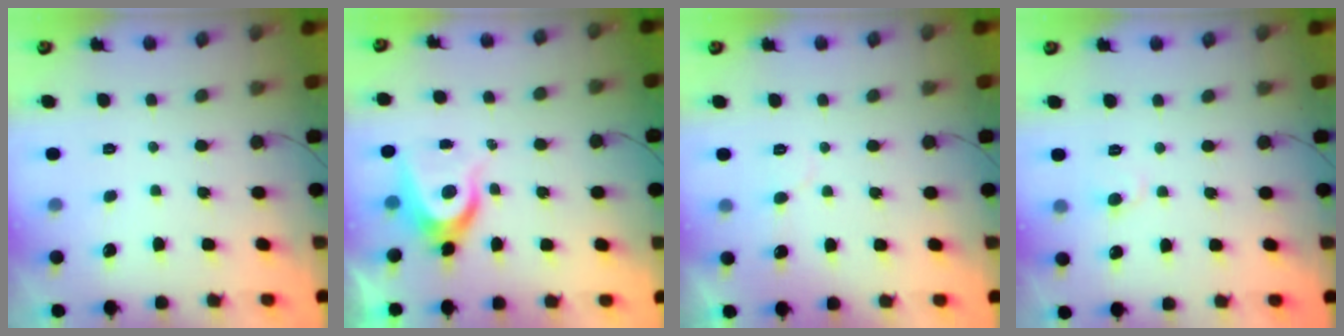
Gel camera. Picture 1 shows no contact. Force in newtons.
{"total": 7.1, "press": 7.1, "slide": 0.5}
{"total": 4.6, "press": 4.6, "slide": 0.3}
{"total": 4.8, "press": 4.8, "slide": 0.5}